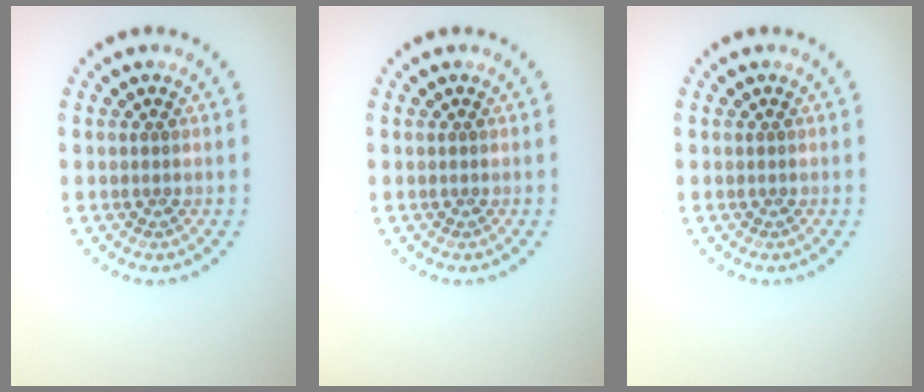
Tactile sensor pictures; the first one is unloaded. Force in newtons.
{"total": 0.0}
{"total": 0.0}